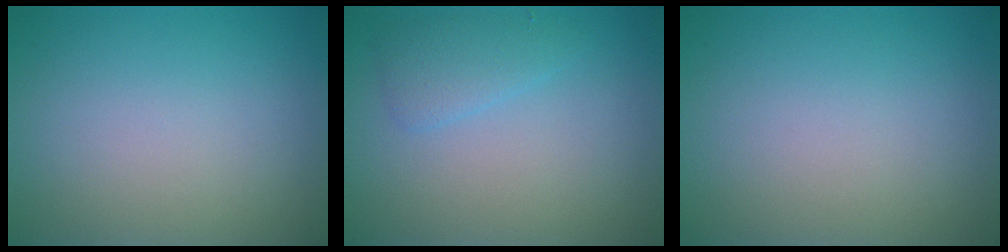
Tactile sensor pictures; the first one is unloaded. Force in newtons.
{"total": 1.9, "press": 1.9, "slide": 0.2}
{"total": 0.0}